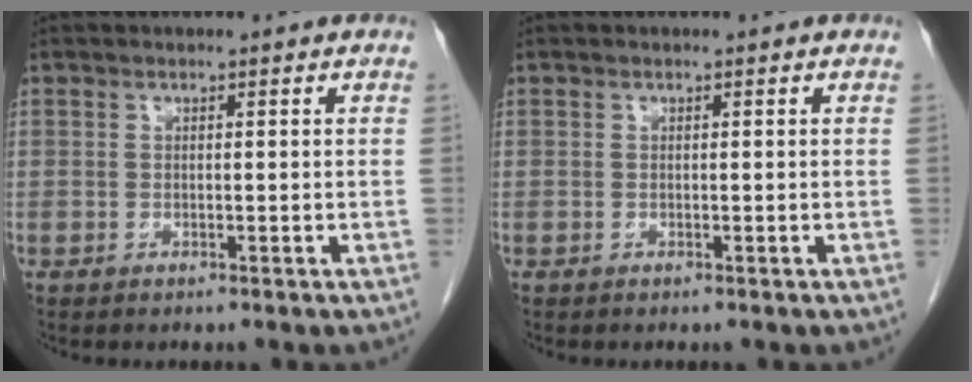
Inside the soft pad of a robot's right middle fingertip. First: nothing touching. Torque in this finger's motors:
{"motor_torque": [0.19, -0.11, 0.05, -0.01]}